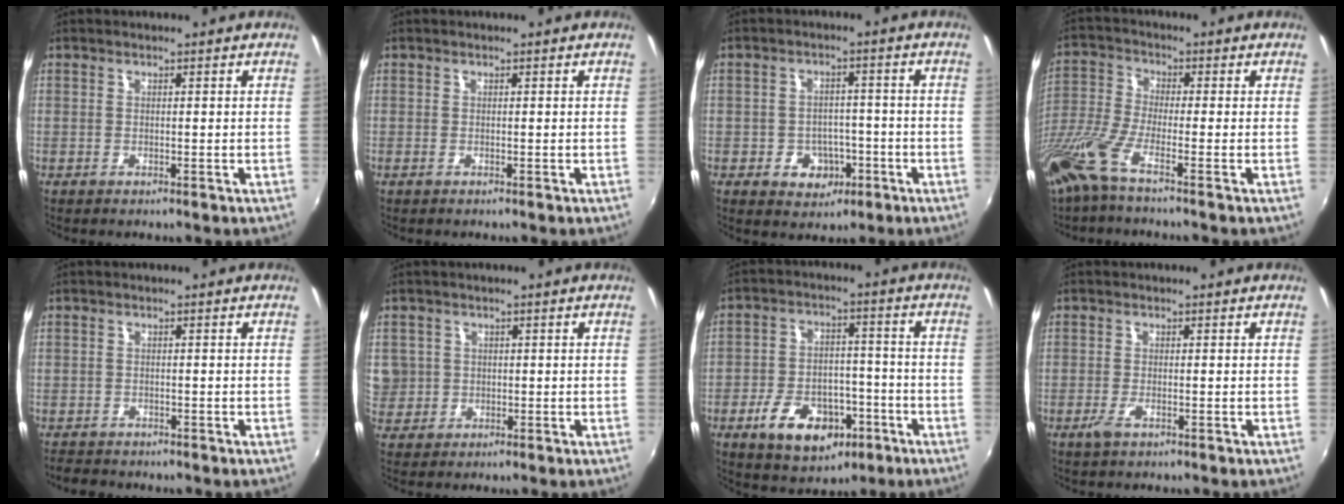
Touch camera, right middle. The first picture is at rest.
{"total": 0.0}
{"total": 6.4, "force": [-2.8, 5.2, 2.4], "torque": [-0.054, 0.010, -0.025]}
{"total": 9.4, "force": [-6.2, 0.8, 7.0], "torque": [-0.158, -0.024, -0.126]}
{"total": 2.8, "force": [-2.4, 1.3, 0.3], "torque": [-0.019, -0.006, -0.047]}
{"total": 7.5, "force": [0.1, 7.3, 1.9], "torque": [-0.063, 0.015, 0.010]}
{"total": 13.5, "force": [-6.7, 8.2, 8.3], "torque": [-0.172, 0.008, -0.095]}
{"total": 2.1, "force": [-1.2, 0.6, 1.6], "torque": [-0.036, -0.006, -0.021]}